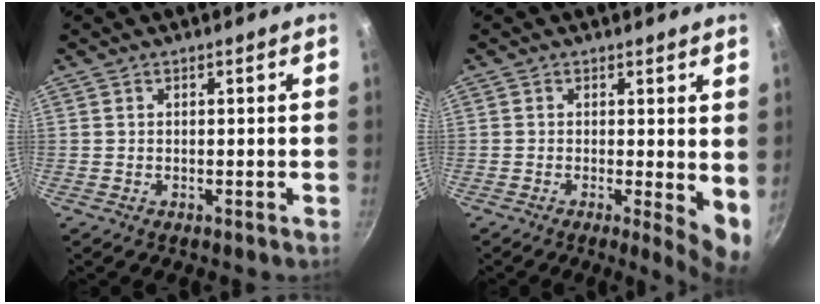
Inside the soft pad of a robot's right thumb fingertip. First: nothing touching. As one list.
[{"total": 6.0, "force": [0.0, 1.7, 5.8], "torque": [-0.070, -0.015, 0.000]}]